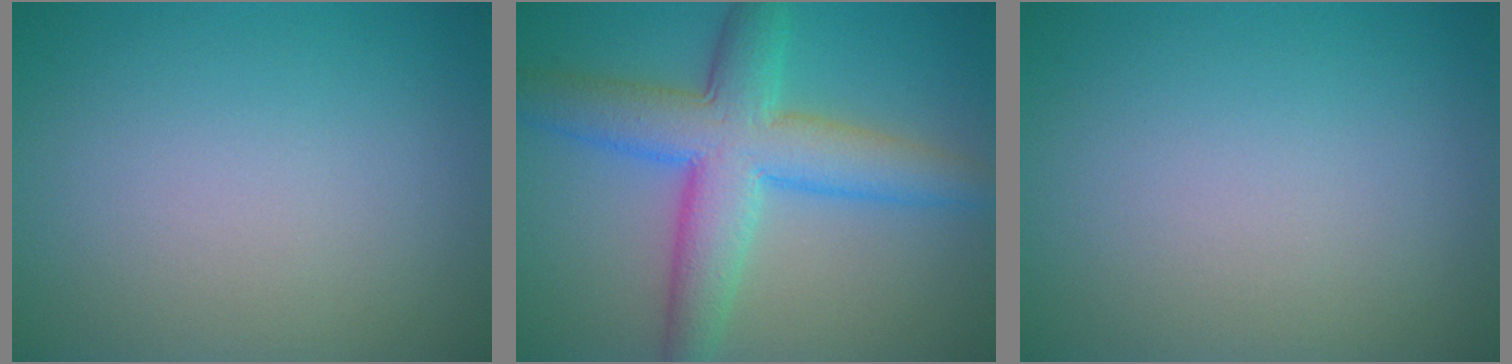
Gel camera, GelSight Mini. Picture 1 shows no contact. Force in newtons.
{"total": 7.9, "press": 7.8, "slide": 0.2}
{"total": 0.0}